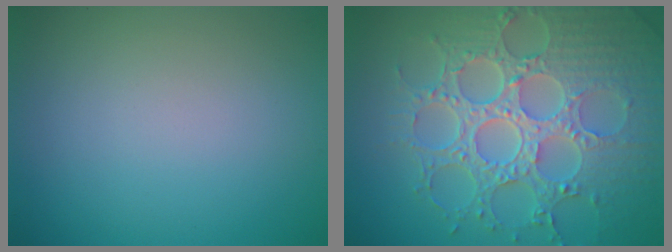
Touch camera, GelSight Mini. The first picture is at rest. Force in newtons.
{"total": 8.7, "press": 6.6, "slide": 5.8}